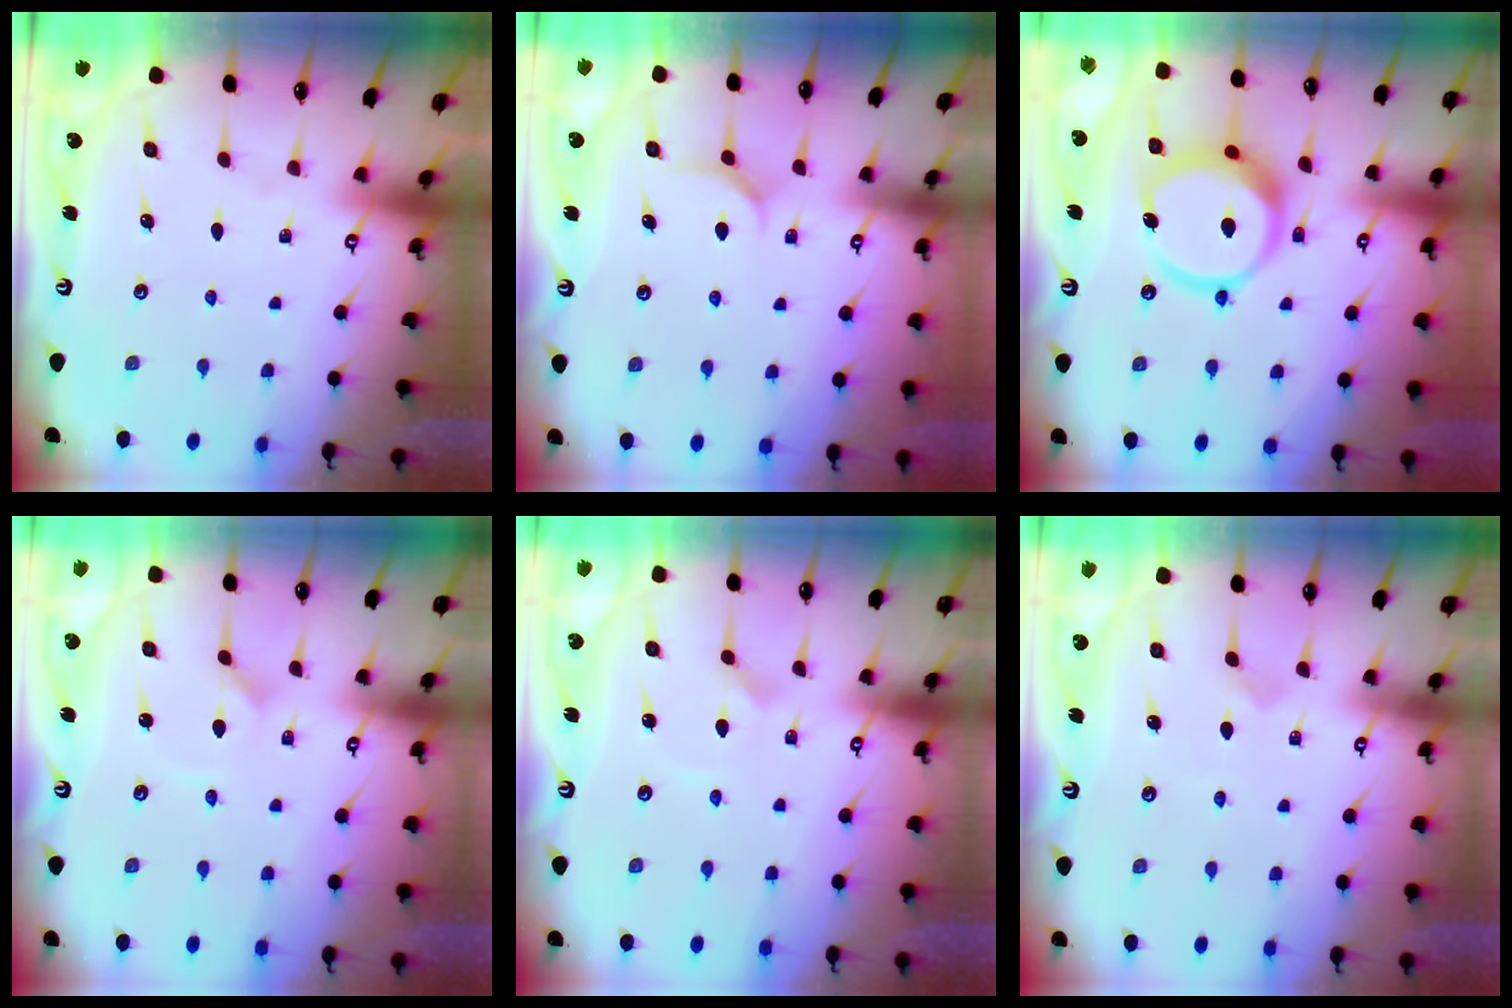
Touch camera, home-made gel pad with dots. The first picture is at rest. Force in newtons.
{"total": 5.8, "press": 5.8, "slide": 0.6}
{"total": 15.3, "press": 15.1, "slide": 1.8}
{"total": 0.9, "press": 0.9, "slide": 0.0}
{"total": 2.9, "press": 2.9, "slide": 0.0}
{"total": 4.2, "press": 4.1, "slide": 0.5}